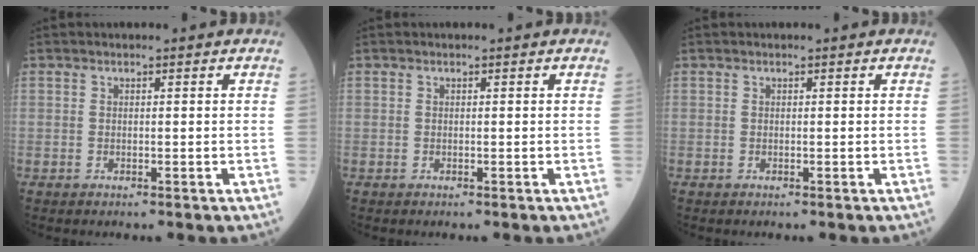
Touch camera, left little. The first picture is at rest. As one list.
[{"total": 0.0}, {"total": 0.0}]